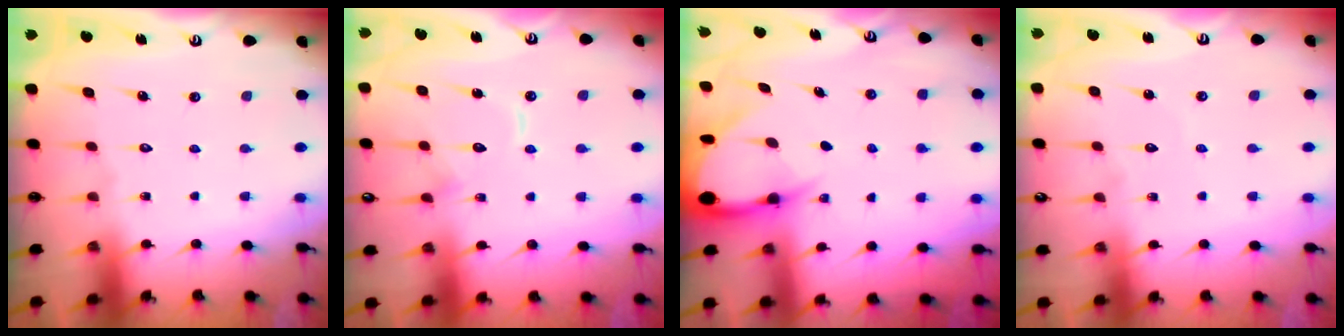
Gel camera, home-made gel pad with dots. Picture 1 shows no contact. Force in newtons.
{"total": 9.9, "press": 9.9, "slide": 0.8}
{"total": 5.4, "press": 5.4, "slide": 0.7}
{"total": 2.9, "press": 2.9, "slide": 0.2}